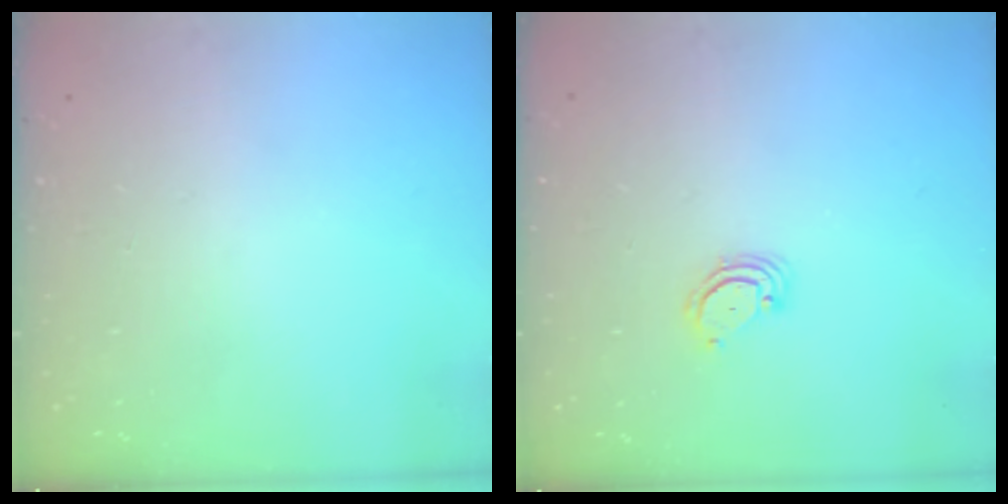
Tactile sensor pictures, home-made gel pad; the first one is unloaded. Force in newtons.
{"total": 3.5, "press": 3.5, "slide": 0.3}